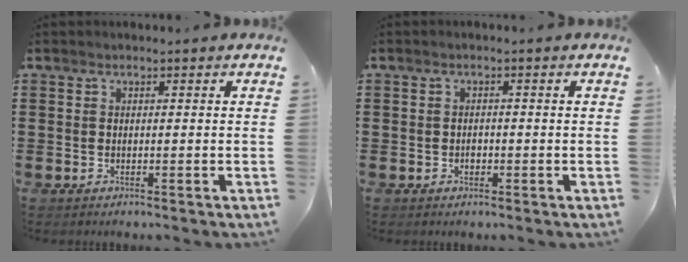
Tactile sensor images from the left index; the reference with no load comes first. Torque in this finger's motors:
{"motor_torque": [0.13, 0.12, 0.03, 0.02]}